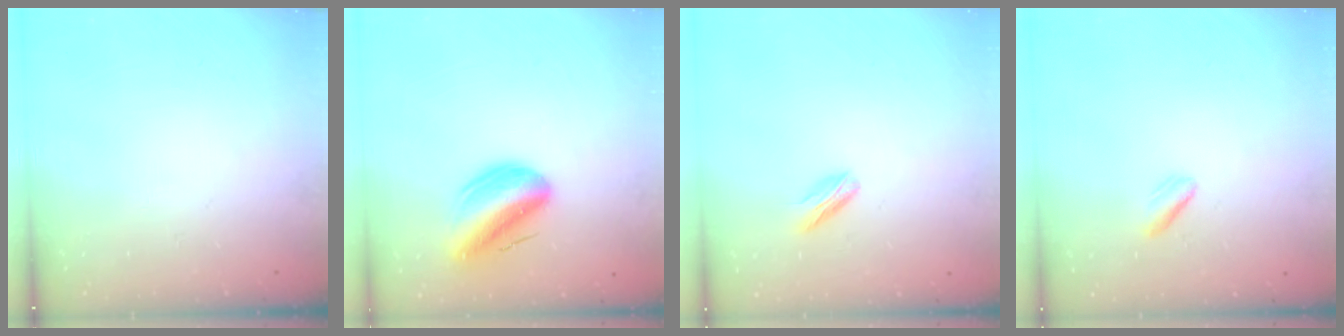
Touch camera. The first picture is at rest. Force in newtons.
{"total": 13.7, "press": 13.2, "slide": 3.3}
{"total": 3.8, "press": 3.7, "slide": 0.8}
{"total": 1.9, "press": 1.8, "slide": 0.6}